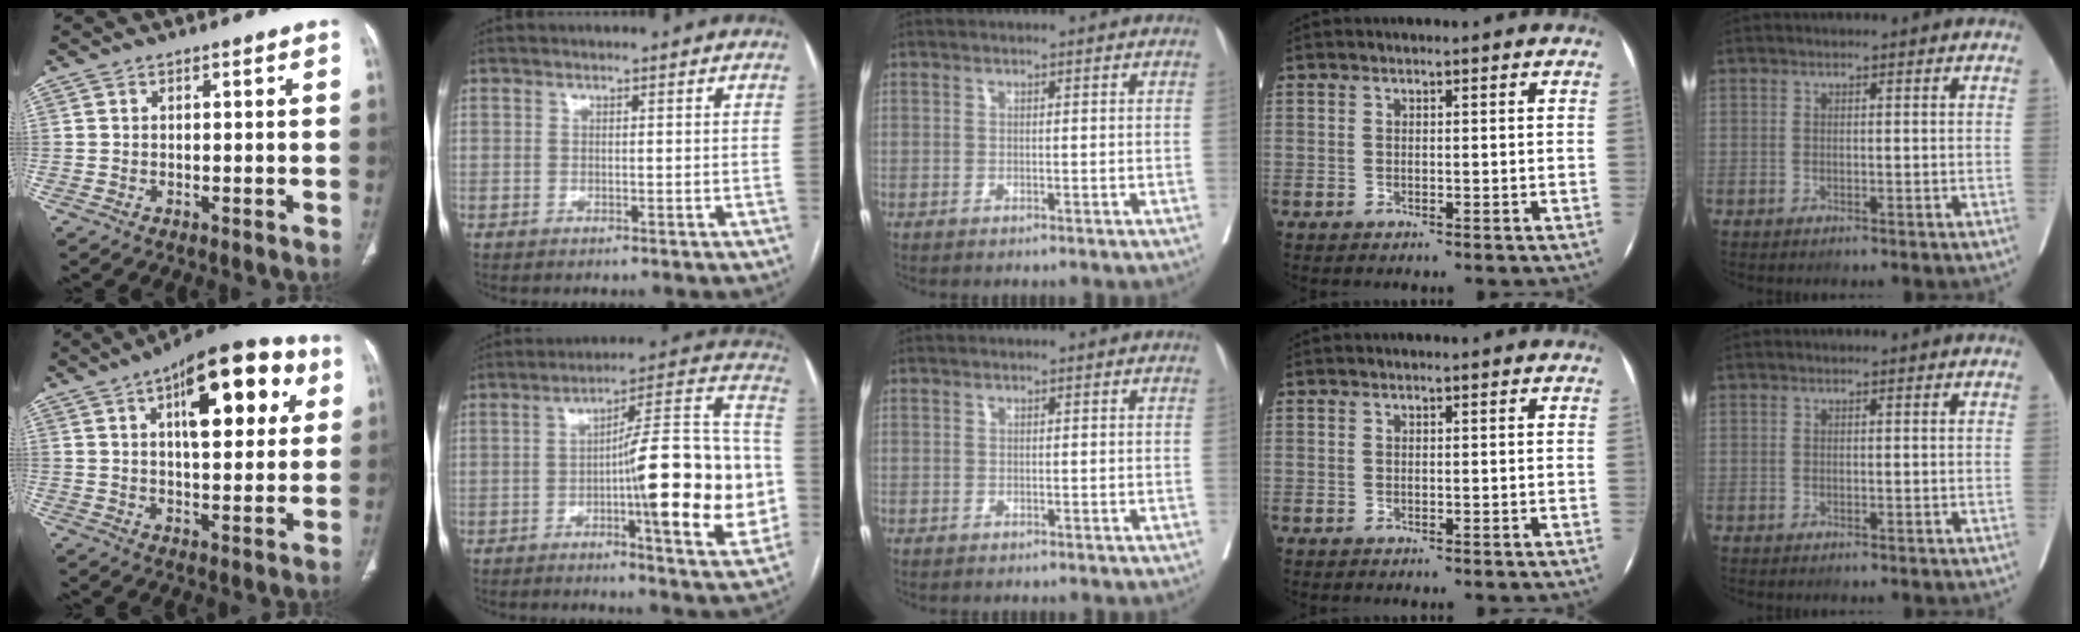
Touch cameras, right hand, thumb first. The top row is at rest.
{"thumb": {"total": 20.6, "force": [7.5, 8.9, 17.0], "torque": [-0.199, 0.002, 0.103]}, "index": {"total": 21.1, "force": [-3.4, 2.9, 20.6], "torque": [-0.249, 0.028, -0.044]}}